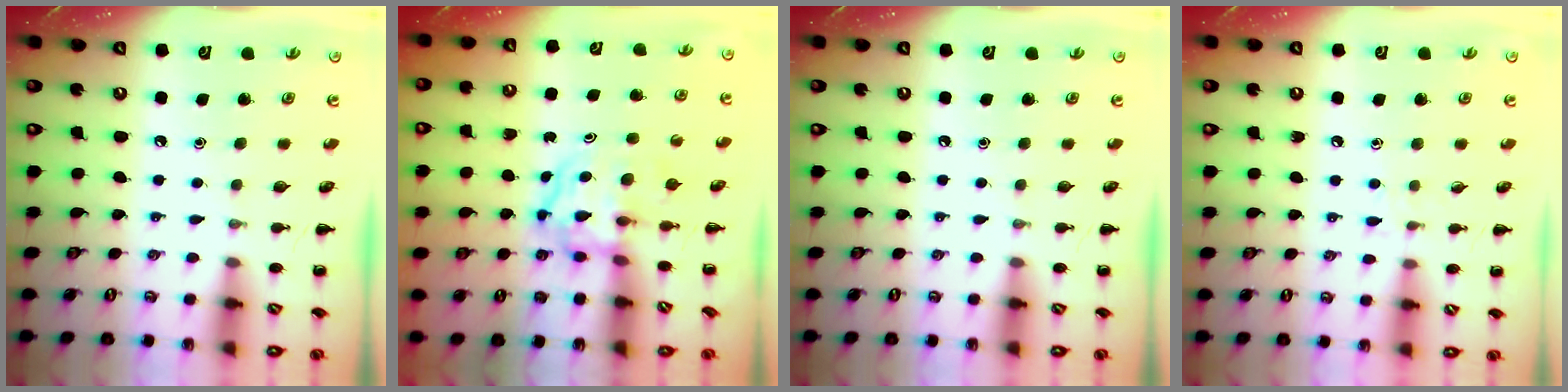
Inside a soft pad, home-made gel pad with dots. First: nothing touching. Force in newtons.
{"total": 3.7, "press": 3.7, "slide": 0.4}
{"total": 0.0}
{"total": 4.3, "press": 4.0, "slide": 1.5}